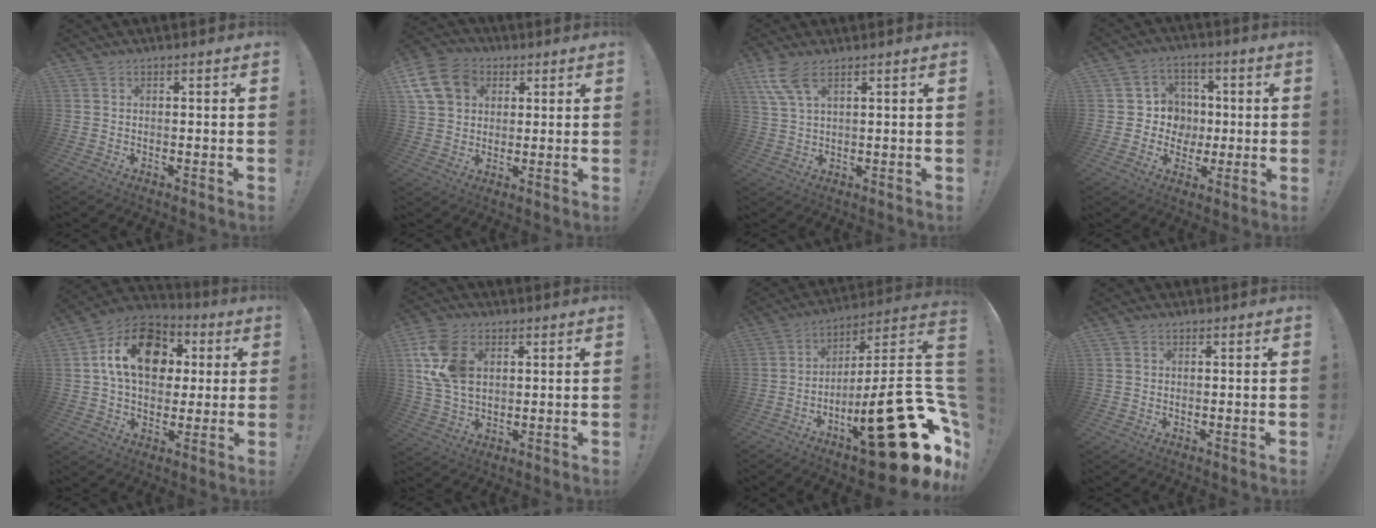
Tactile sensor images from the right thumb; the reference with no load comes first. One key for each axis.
{"total": 13.9, "fx": 4.7, "fy": 11.3, "fz": 6.6, "tx": -0.102, "ty": -0.009, "tz": 0.099}
{"total": 7.8, "fx": 4.8, "fy": 2.8, "fz": 5.6, "tx": -0.113, "ty": -0.011, "tz": 0.094}
{"total": 8.6, "fx": -0.6, "fy": 8.5, "fz": 0.9, "tx": -0.005, "ty": 0.002, "tz": -0.002}
{"total": 18.2, "fx": 4.7, "fy": 13.1, "fz": 11.8, "tx": -0.174, "ty": 0.003, "tz": 0.090}
{"total": 14.9, "fx": 4.6, "fy": 10.2, "fz": 9.8, "tx": -0.179, "ty": -0.008, "tz": 0.089}
{"total": 30.7, "fx": -12.4, "fy": 8.2, "fz": 26.9, "tx": -0.342, "ty": 0.047, "tz": -0.181}
{"total": 0.5, "fx": 0.3, "fy": 0.4, "fz": -0.1, "tx": 0.005, "ty": -0.001, "tz": 0.006}